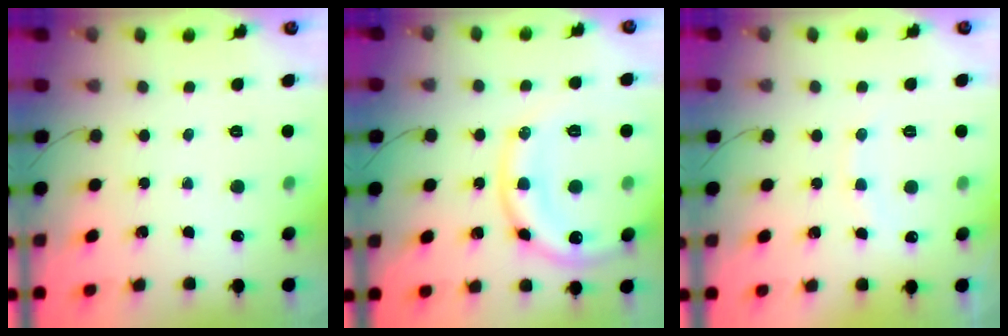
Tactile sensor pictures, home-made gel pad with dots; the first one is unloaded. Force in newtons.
{"total": 14.7, "press": 14.6, "slide": 1.5}
{"total": 7.5, "press": 7.4, "slide": 1.3}